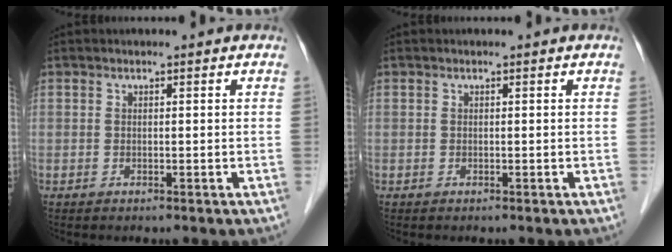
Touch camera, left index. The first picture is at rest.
{"total": 0.0}